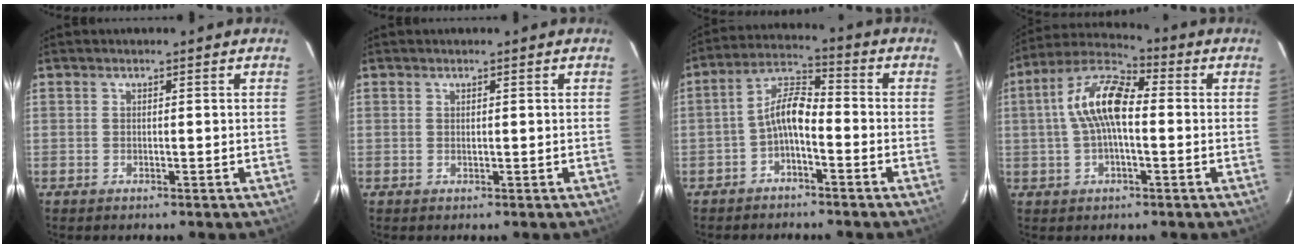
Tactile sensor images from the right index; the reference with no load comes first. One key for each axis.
{"total": 0.0}
{"total": 6.1, "fx": -2.9, "fy": 2.3, "fz": 4.9, "tx": -0.107, "ty": 0.021, "tz": -0.056}
{"total": 11.2, "fx": 0.2, "fy": 4.9, "fz": 10.1, "tx": -0.205, "ty": 0.026, "tz": -0.005}